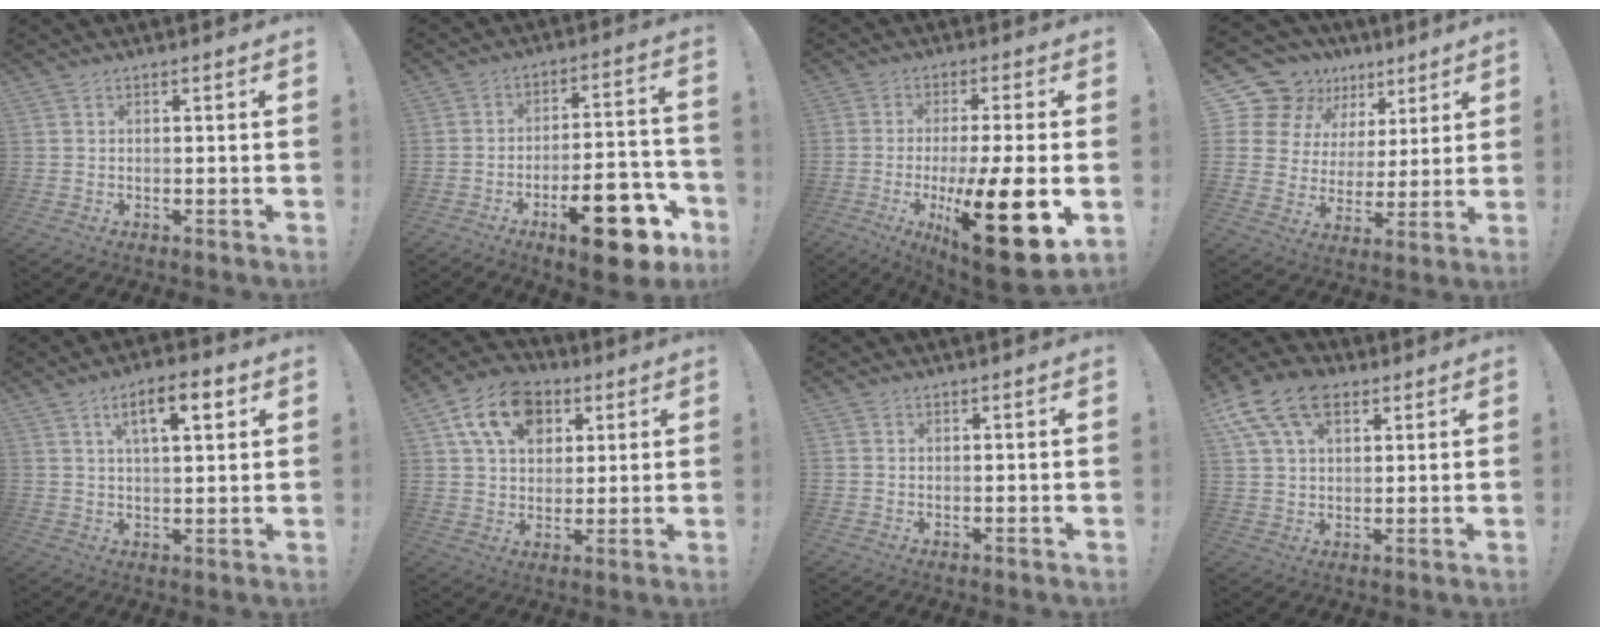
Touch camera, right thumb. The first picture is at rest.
{"total": 19.1, "force": [-9.8, 7.4, 14.6], "torque": [-0.192, 0.066, -0.147]}
{"total": 19.8, "force": [-5.7, 4.4, 18.5], "torque": [-0.292, 0.019, -0.081]}
{"total": 15.6, "force": [11.7, 9.3, 4.3], "torque": [-0.072, -0.101, 0.237]}
{"total": 9.3, "force": [4.0, 3.0, 7.8], "torque": [-0.118, -0.003, 0.062]}
{"total": 15.4, "force": [6.5, 11.1, 8.4], "torque": [-0.130, -0.018, 0.124]}
{"total": 0.0}
{"total": 14.4, "force": [7.1, 9.1, 8.6], "torque": [-0.152, -0.023, 0.135]}